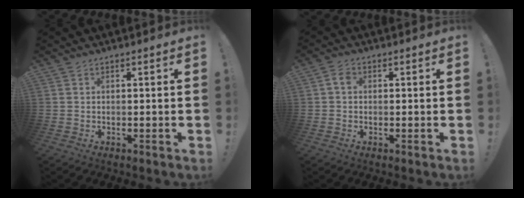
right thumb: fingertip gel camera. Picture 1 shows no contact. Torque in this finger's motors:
{"motor_torque": [0.62, 0.52, 0.41, -0.13, -0.01]}